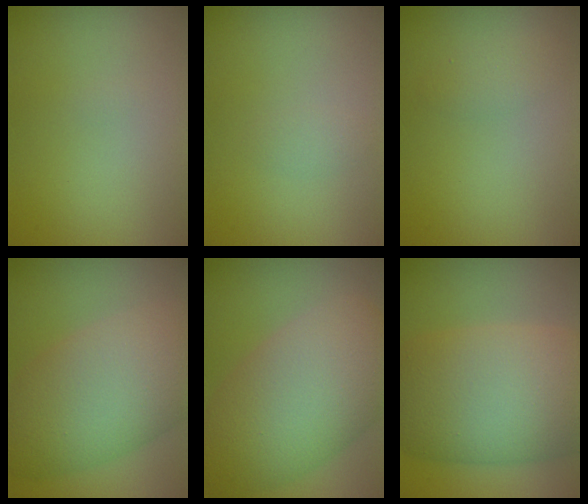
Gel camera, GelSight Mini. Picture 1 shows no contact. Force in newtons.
{"total": 0.8, "press": 0.8, "slide": 0.0}
{"total": 1.2, "press": 1.2, "slide": 0.1}
{"total": 9.5, "press": 9.4, "slide": 0.6}
{"total": 10.5, "press": 10.5, "slide": 0.7}
{"total": 11.9, "press": 11.9, "slide": 0.3}